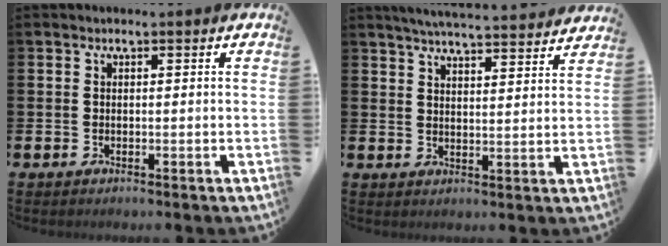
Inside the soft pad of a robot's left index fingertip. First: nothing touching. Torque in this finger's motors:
{"motor_torque": [0.84, -1.04, 0.26, 0.01]}